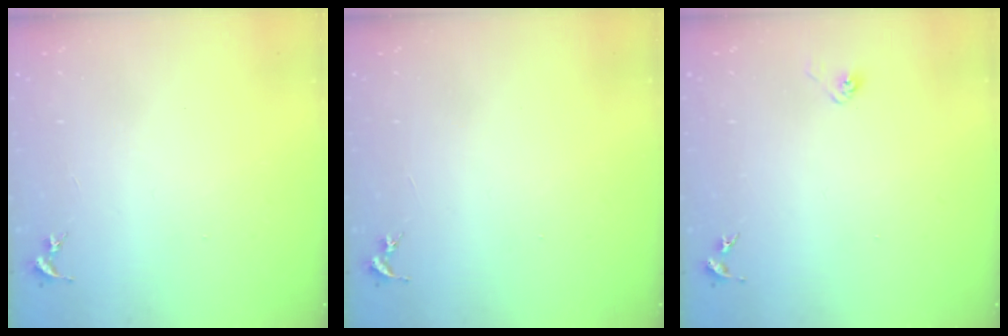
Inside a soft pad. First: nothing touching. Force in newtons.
{"total": 0.0}
{"total": 2.8, "press": 2.6, "slide": 1.1}